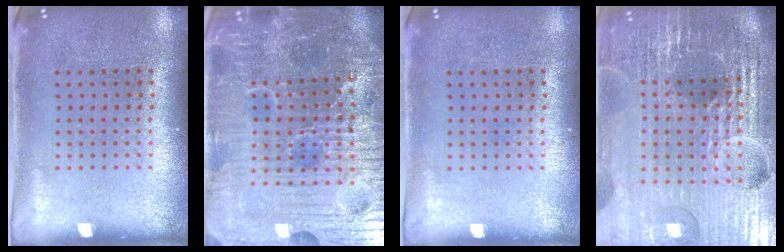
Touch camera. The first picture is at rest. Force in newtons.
{"total": 6.1, "press": 5.8, "slide": 2.0}
{"total": 0.0}
{"total": 6.7, "press": 5.8, "slide": 3.2}